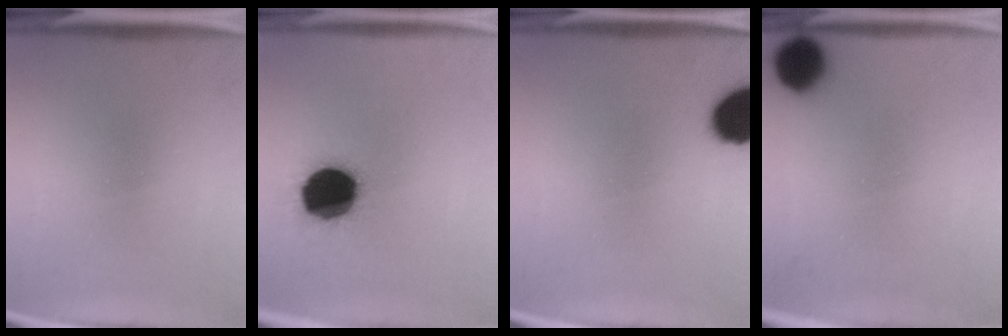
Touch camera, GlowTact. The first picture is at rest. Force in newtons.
{"total": 19.9}
{"total": 12.6}
{"total": 4.1}